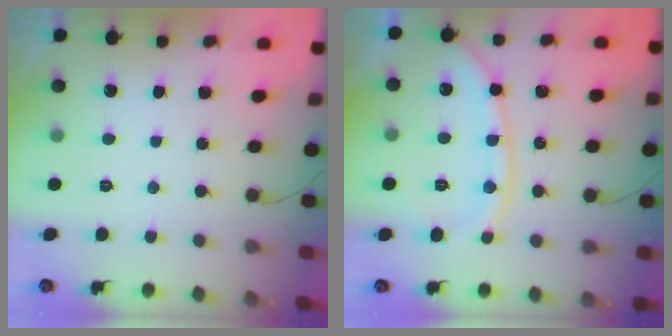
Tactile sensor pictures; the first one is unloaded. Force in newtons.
{"total": 12.0, "press": 11.9, "slide": 1.4}